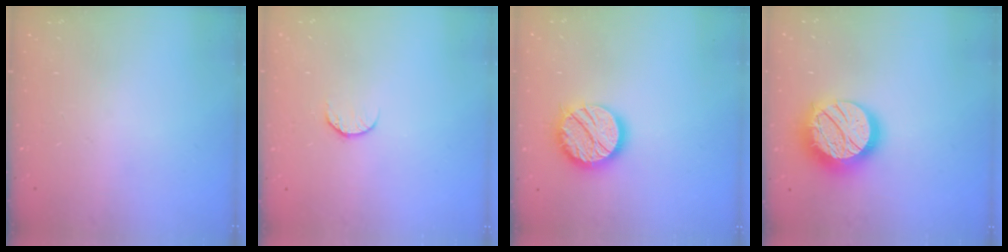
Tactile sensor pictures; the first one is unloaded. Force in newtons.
{"total": 6.3, "press": 6.2, "slide": 0.6}
{"total": 15.4, "press": 15.3, "slide": 1.2}
{"total": 19.7, "press": 19.6, "slide": 0.9}